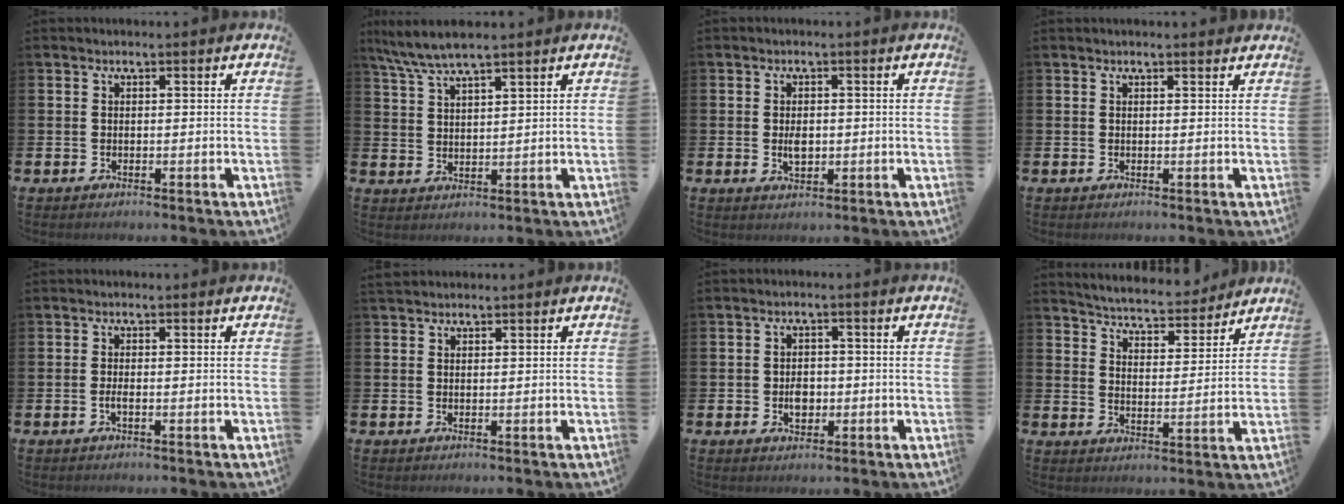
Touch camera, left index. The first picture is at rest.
{"total": 5.7, "force": [5.0, 0.6, 2.7], "torque": [-0.068, -0.013, 0.091]}
{"total": 2.5, "force": [-0.1, 1.5, 2.0], "torque": [-0.030, 0.001, -0.004]}
{"total": 0.6, "force": [0.6, 0.0, 0.2], "torque": [0.008, -0.004, 0.008]}
{"total": 0.9, "force": [-0.4, 0.1, 0.8], "torque": [-0.021, 0.001, -0.005]}
{"total": 1.3, "force": [1.2, 0.5, 0.2], "torque": [0.007, 0.000, 0.020]}
{"total": 2.8, "force": [-0.4, 2.0, 1.8], "torque": [-0.018, -0.002, -0.013]}
{"total": 5.6, "force": [5.5, 0.7, 0.5], "torque": [-0.026, -0.046, 0.093]}